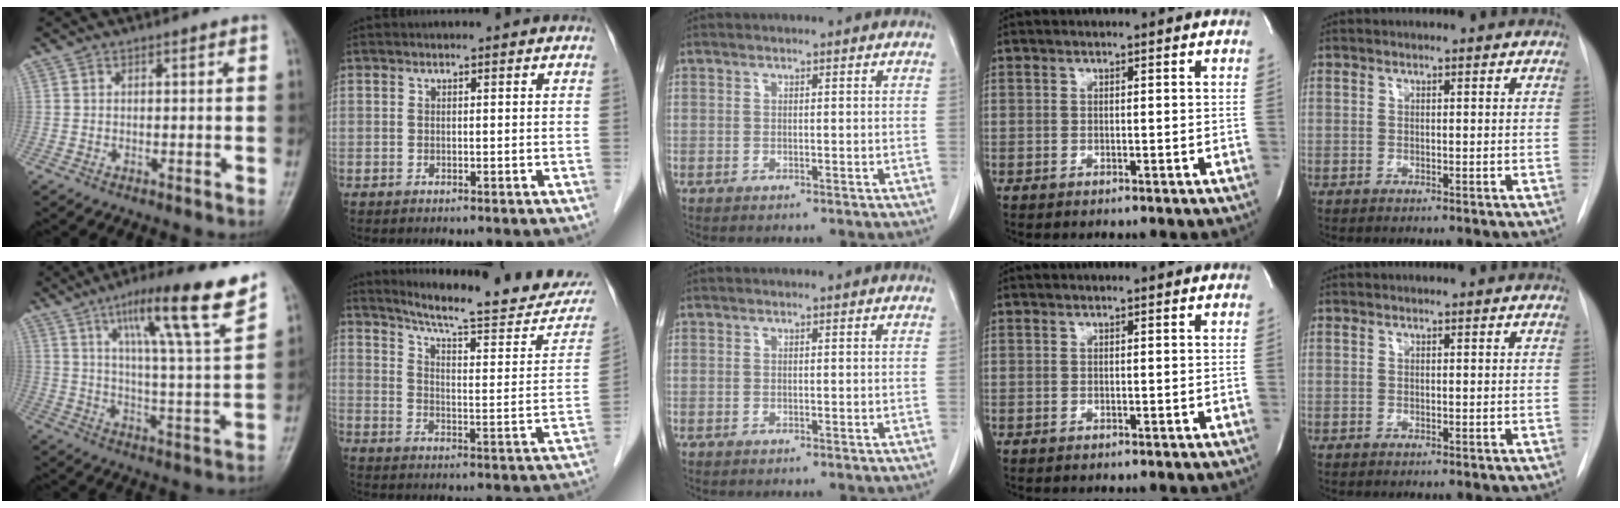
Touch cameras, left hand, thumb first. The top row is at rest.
{"thumb": {"total": 17.4, "force": [11.0, 1.2, 13.5], "torque": [-0.196, -0.050, 0.168]}, "index": {"total": 19.9, "force": [18.3, 1.8, 7.6], "torque": [-0.105, -0.064, 0.233]}}